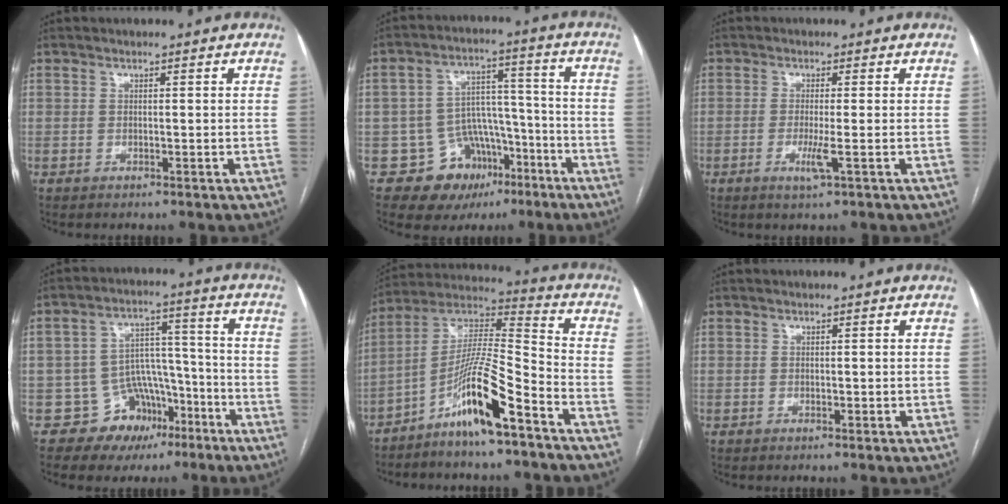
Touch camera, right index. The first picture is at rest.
{"total": 10.3, "force": [-5.7, 8.2, 2.5], "torque": [-0.019, 0.056, -0.077]}
{"total": 2.9, "force": [-0.9, -0.2, 2.7], "torque": [-0.056, -0.008, -0.017]}
{"total": 9.3, "force": [-5.3, 7.4, 1.7], "torque": [-0.008, 0.054, -0.072]}
{"total": 12.9, "force": [-8.0, 0.7, 10.2], "torque": [-0.196, 0.007, -0.152]}
{"total": 0.7, "force": [0.2, 0.5, 0.4], "torque": [-0.003, -0.002, 0.004]}